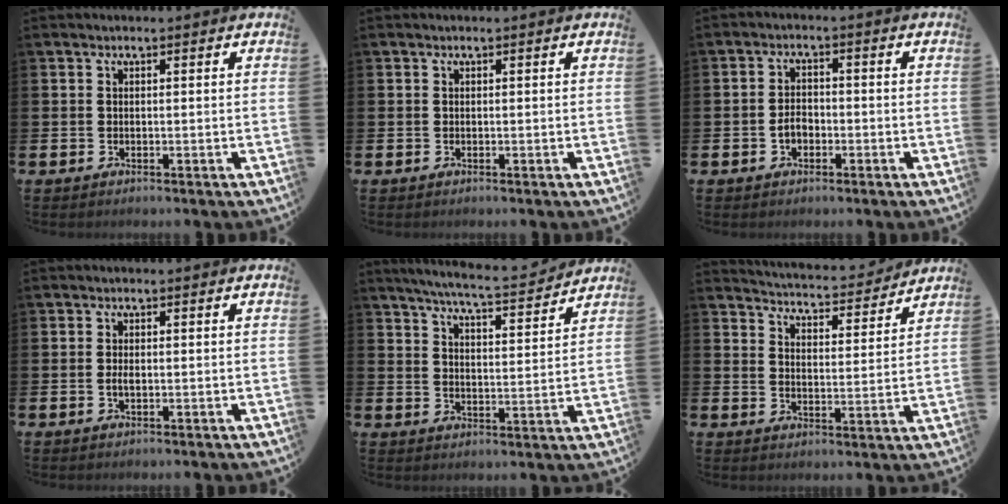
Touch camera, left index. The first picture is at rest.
{"total": 0.0}
{"total": 2.4, "force": [-0.9, 1.7, 1.4], "torque": [-0.018, 0.001, -0.022]}
{"total": 1.2, "force": [-0.2, 0.6, 1.1], "torque": [-0.019, 0.002, -0.005]}
{"total": 6.5, "force": [6.2, 0.0, 1.9], "torque": [-0.052, -0.042, 0.105]}
{"total": 4.9, "force": [4.8, 0.5, 0.2], "torque": [-0.021, -0.041, 0.080]}